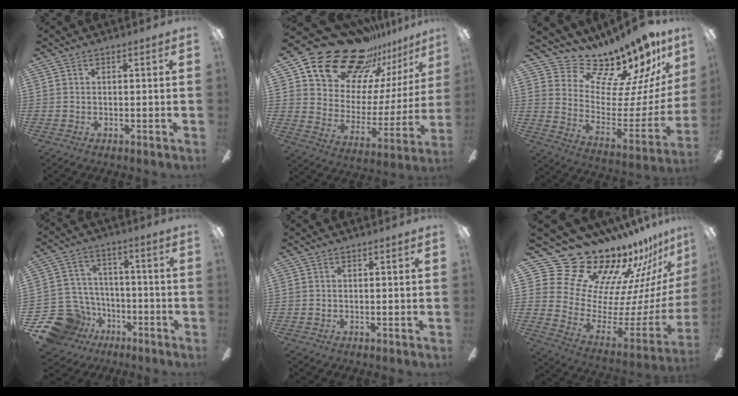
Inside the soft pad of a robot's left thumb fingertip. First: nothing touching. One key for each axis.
{"total": 23.5, "fx": 18.9, "fy": 11.9, "fz": 7.4, "tx": -0.138, "ty": -0.130, "tz": 0.354}
{"total": 14.6, "fx": 13.2, "fy": 4.8, "fz": 3.7, "tx": -0.062, "ty": -0.131, "tz": 0.228}
{"total": 16.5, "fx": -8.2, "fy": 12.9, "fz": 6.0, "tx": -0.145, "ty": 0.055, "tz": -0.124}
{"total": 0.0}
{"total": 24.0, "fx": 21.2, "fy": 9.5, "fz": 6.3, "tx": -0.092, "ty": -0.191, "tz": 0.416}